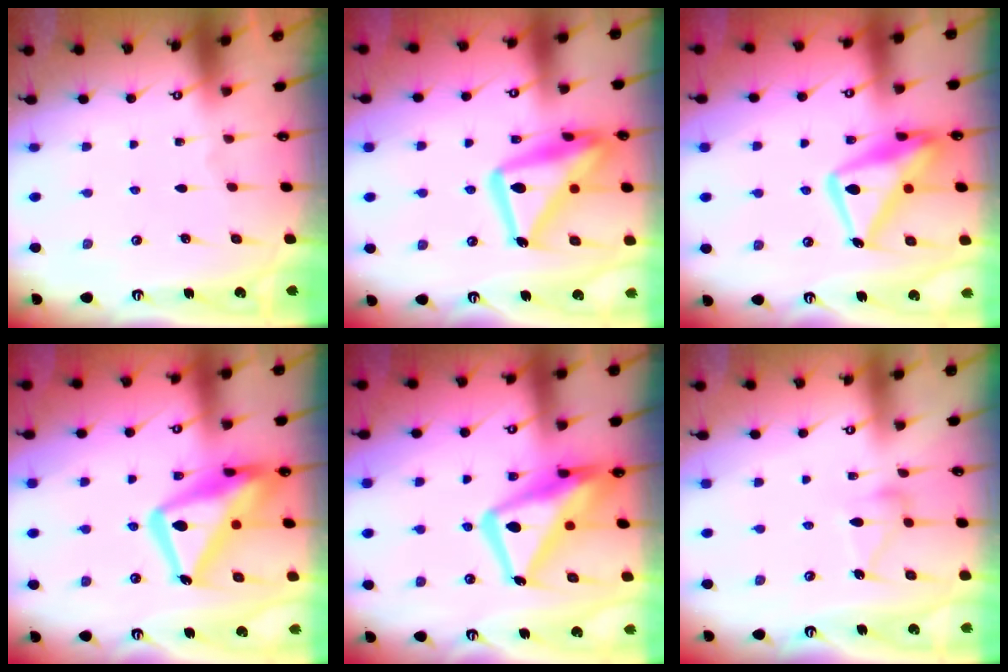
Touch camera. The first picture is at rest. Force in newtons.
{"total": 20.8, "press": 20.8, "slide": 1.5}
{"total": 17.1, "press": 17.0, "slide": 1.7}
{"total": 20.6, "press": 20.5, "slide": 1.7}
{"total": 18.3, "press": 18.3, "slide": 1.6}
{"total": 9.5, "press": 9.4, "slide": 0.5}